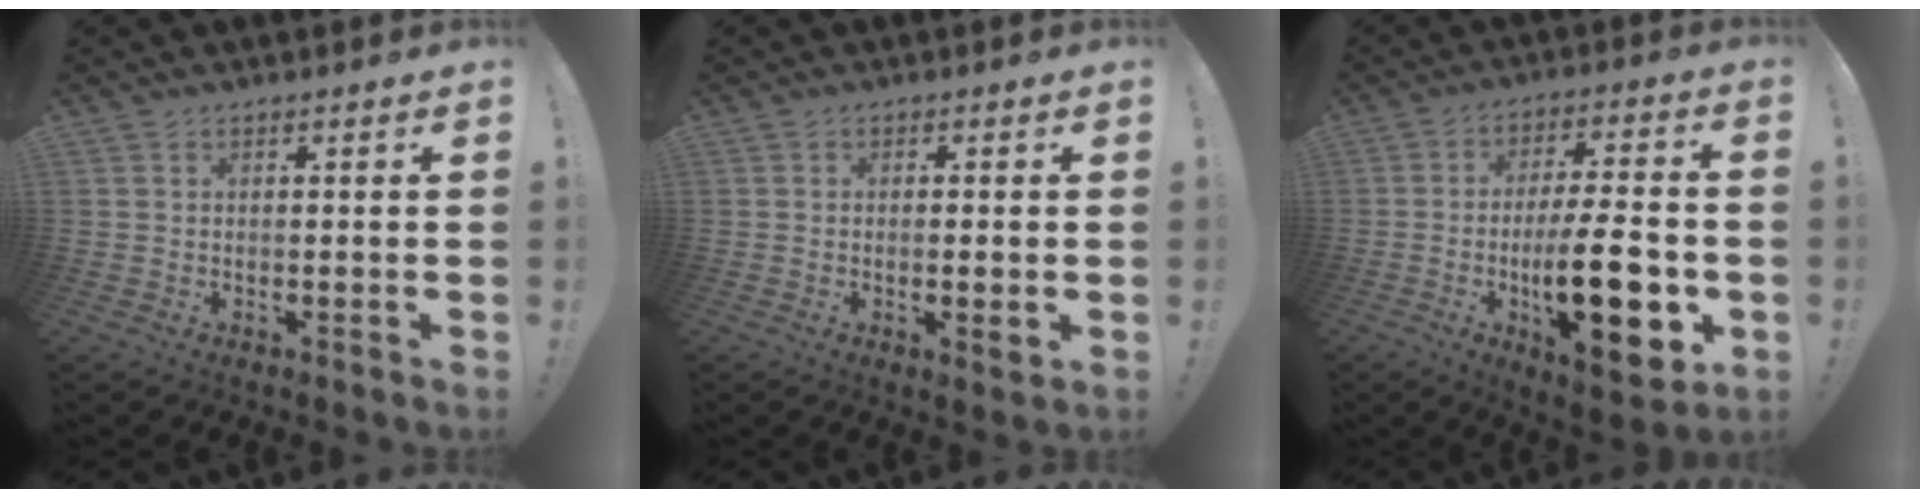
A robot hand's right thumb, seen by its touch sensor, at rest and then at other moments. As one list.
[{"total": 2.7, "force": [-0.5, 0.0, 2.7], "torque": [-0.043, -0.003, -0.007]}, {"total": 21.9, "force": [-5.1, 6.8, 20.1], "torque": [-0.324, 0.006, -0.075]}]